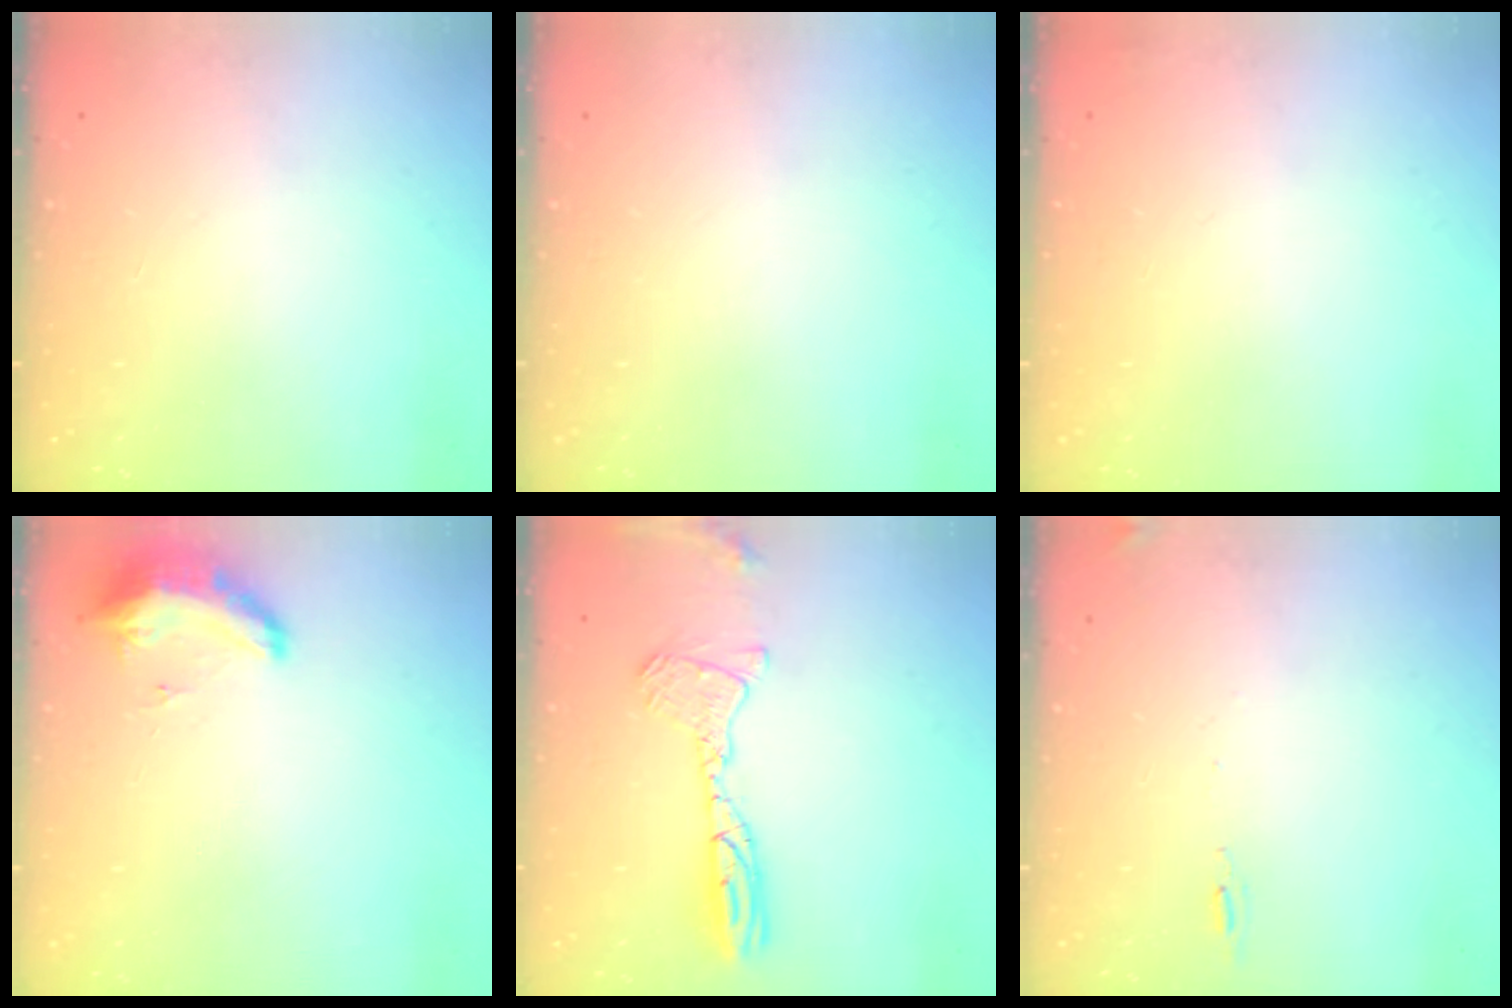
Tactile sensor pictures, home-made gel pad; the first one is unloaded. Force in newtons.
{"total": 0.0}
{"total": 2.8, "press": 2.2, "slide": 1.7}
{"total": 9.0, "press": 8.7, "slide": 2.3}
{"total": 13.0, "press": 12.6, "slide": 3.3}
{"total": 5.0, "press": 4.7, "slide": 1.7}